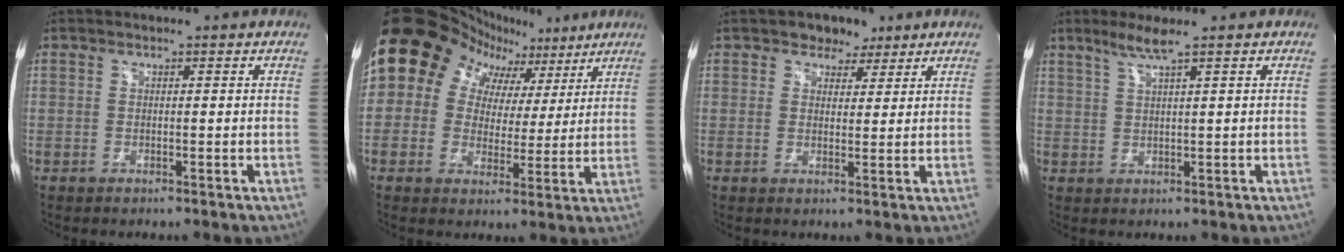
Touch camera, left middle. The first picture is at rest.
{"total": 20.4, "force": [9.7, 16.3, 7.6], "torque": [-0.167, 0.089, 0.153]}
{"total": 4.0, "force": [2.7, 2.8, 1.1], "torque": [-0.011, 0.006, 0.040]}
{"total": 3.5, "force": [2.4, -0.7, 2.4], "torque": [-0.058, 0.000, 0.052]}